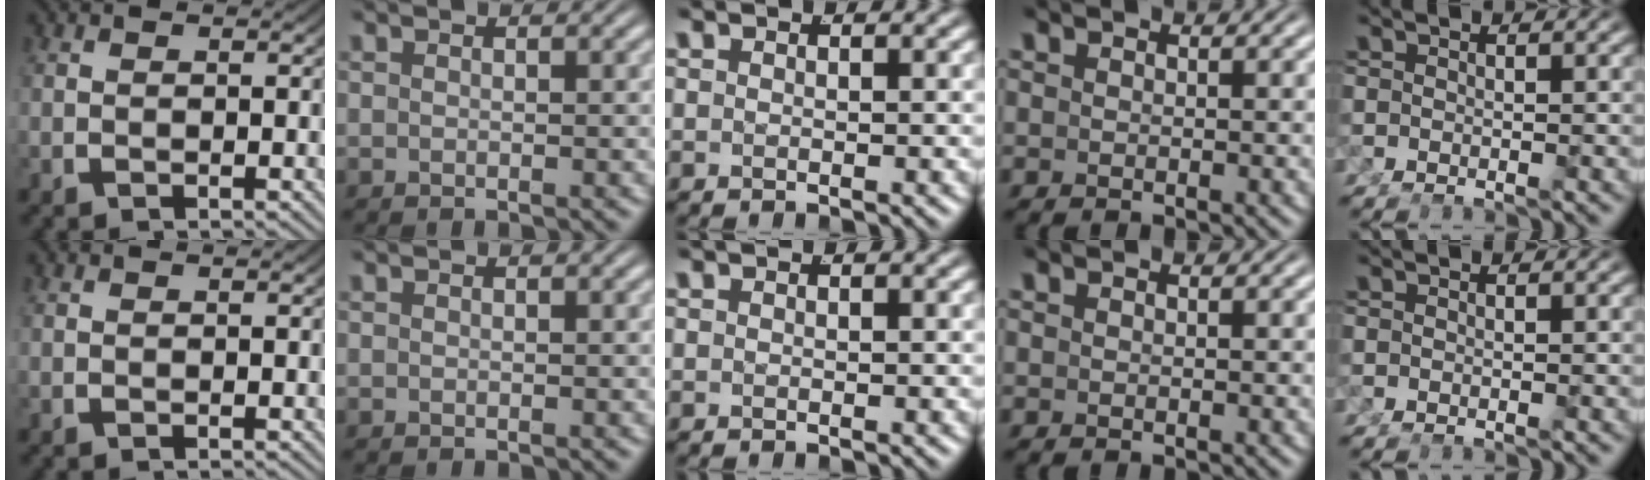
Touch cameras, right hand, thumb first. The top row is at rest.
{}